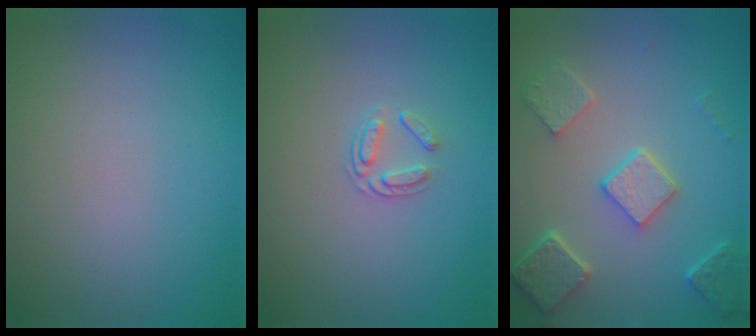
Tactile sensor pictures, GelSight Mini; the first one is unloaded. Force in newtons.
{"total": 1.6, "press": 1.0, "slide": 1.2}
{"total": 5.4, "press": 4.2, "slide": 3.4}